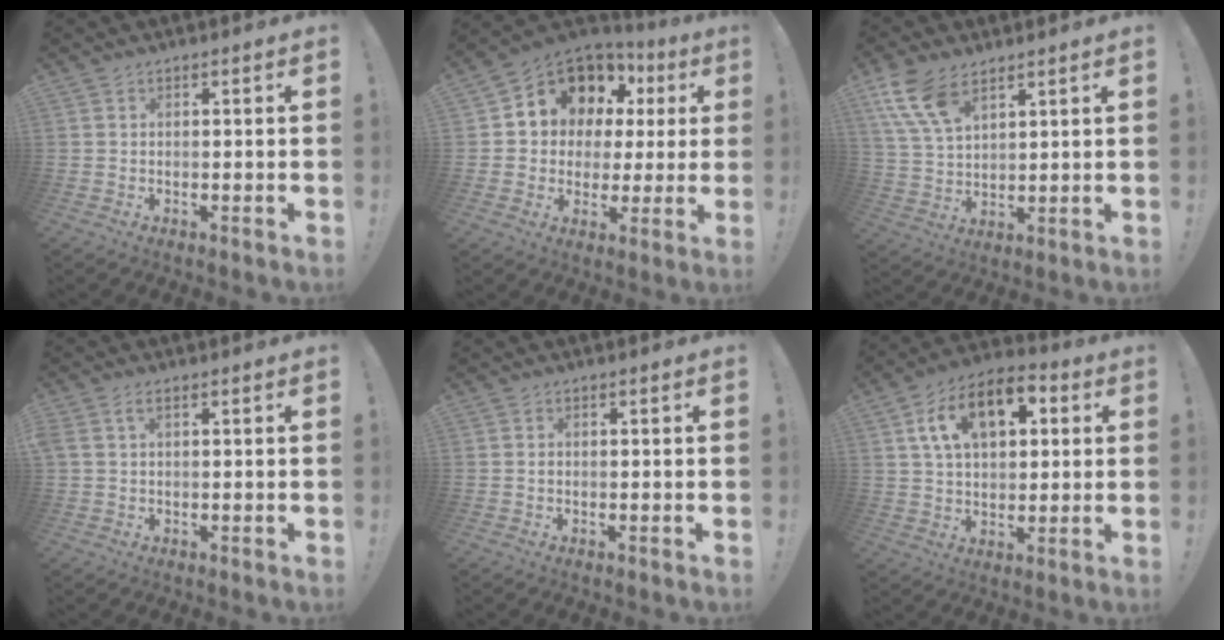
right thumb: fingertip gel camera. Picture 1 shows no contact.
{"total": 11.6, "force": [5.9, 8.9, 4.3], "torque": [-0.072, -0.043, 0.122]}
{"total": 11.6, "force": [7.0, 6.1, 6.9], "torque": [-0.144, -0.024, 0.138]}
{"total": 2.7, "force": [1.0, 1.4, 2.0], "torque": [-0.041, 0.005, 0.019]}
{"total": 0.0}
{"total": 15.3, "force": [6.1, 9.5, 10.3], "torque": [-0.160, -0.011, 0.110]}